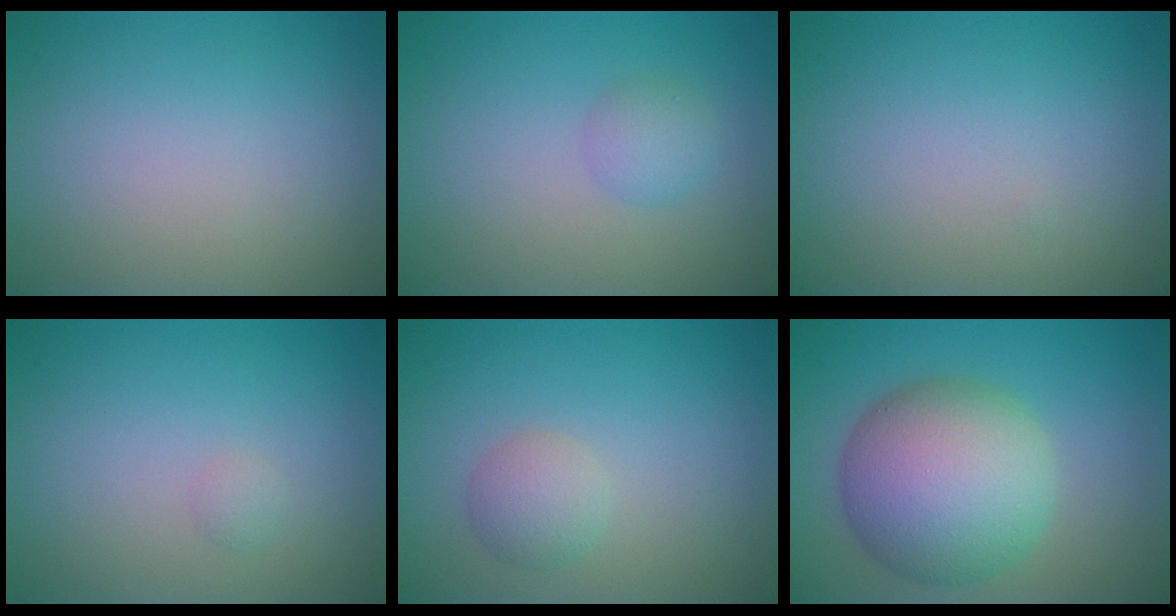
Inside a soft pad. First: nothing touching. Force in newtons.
{"total": 1.7, "press": 1.7, "slide": 0.1}
{"total": 0.0}
{"total": 0.6, "press": 0.6, "slide": 0.1}
{"total": 2.1, "press": 2.1, "slide": 0.1}
{"total": 10.5, "press": 10.5, "slide": 0.3}